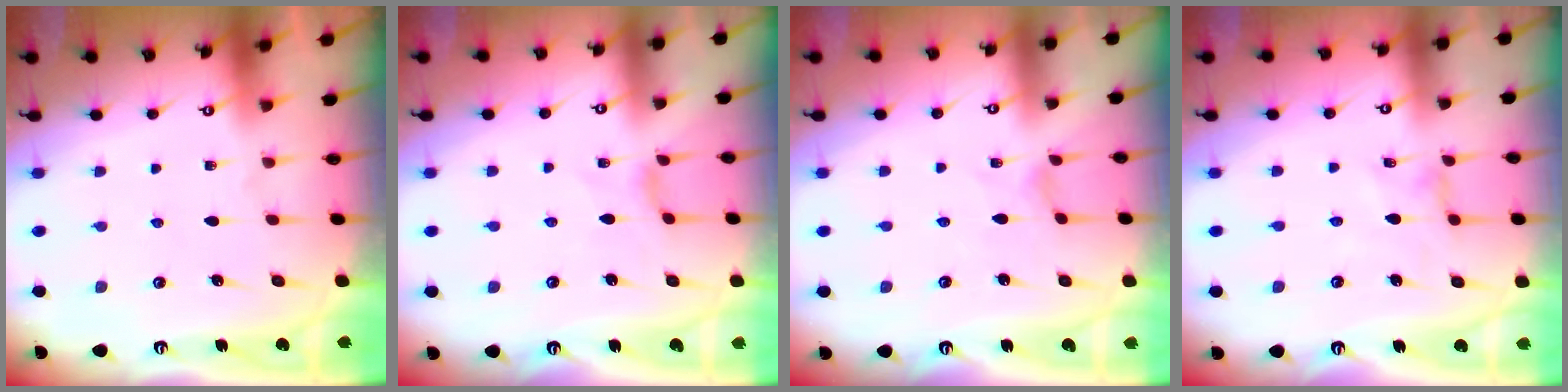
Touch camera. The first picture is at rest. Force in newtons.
{"total": 0.8, "press": 0.7, "slide": 0.4}
{"total": 0.0}
{"total": 0.5, "press": 0.5, "slide": 0.2}